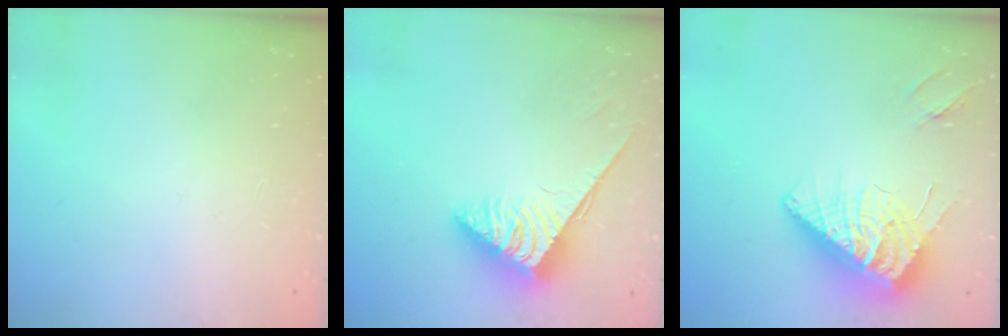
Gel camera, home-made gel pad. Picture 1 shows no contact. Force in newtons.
{"total": 3.7, "press": 3.6, "slide": 0.6}
{"total": 11.2, "press": 11.1, "slide": 1.6}